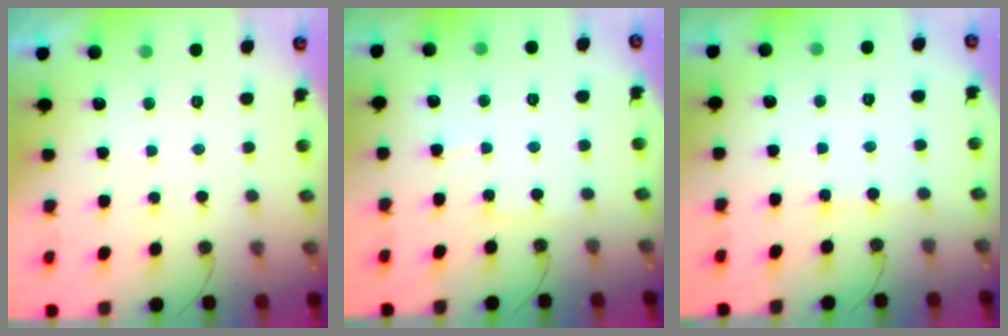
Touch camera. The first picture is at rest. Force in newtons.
{"total": 6.5, "press": 6.5, "slide": 0.9}
{"total": 1.5, "press": 1.5, "slide": 0.2}